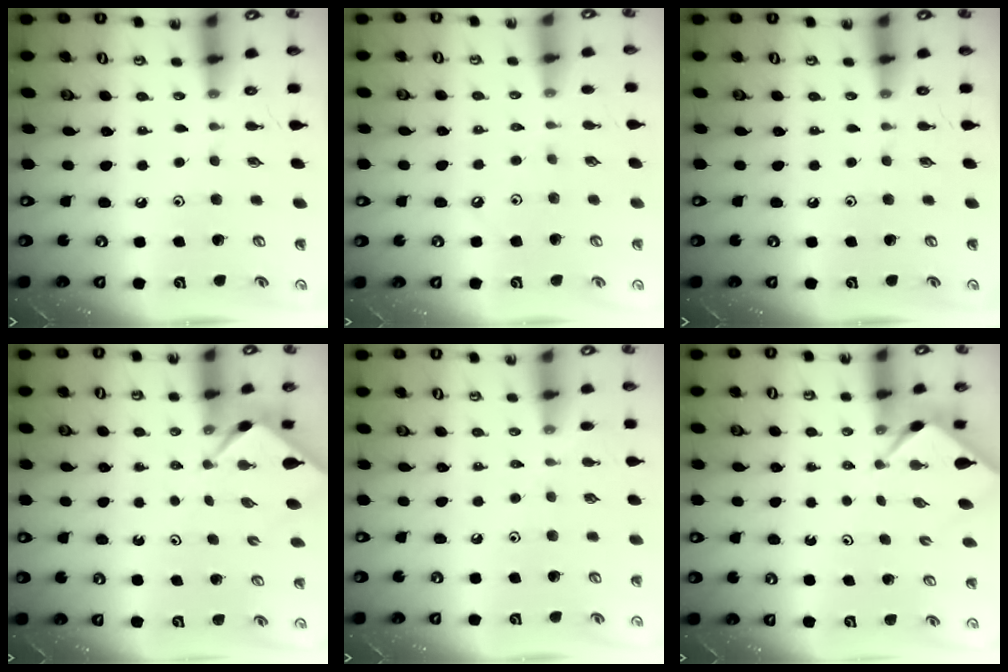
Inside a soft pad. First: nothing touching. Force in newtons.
{"total": 1.0, "press": 0.9, "slide": 0.3}
{"total": 0.0}
{"total": 2.5, "press": 2.5, "slide": 0.3}
{"total": 5.7, "press": 5.6, "slide": 0.8}
{"total": 2.5, "press": 2.5, "slide": 0.3}